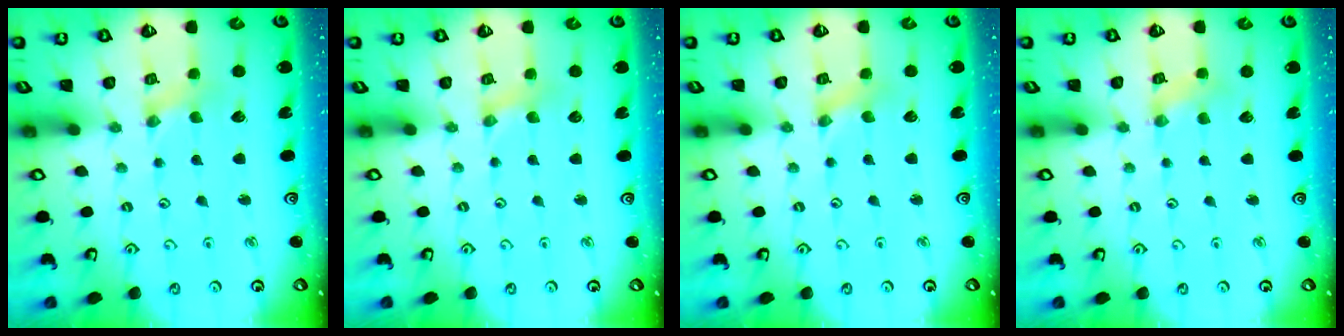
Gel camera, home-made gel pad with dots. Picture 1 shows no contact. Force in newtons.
{"total": 1.5, "press": 1.4, "slide": 0.2}
{"total": 0.8, "press": 0.8, "slide": 0.2}
{"total": 2.4, "press": 2.4, "slide": 0.2}